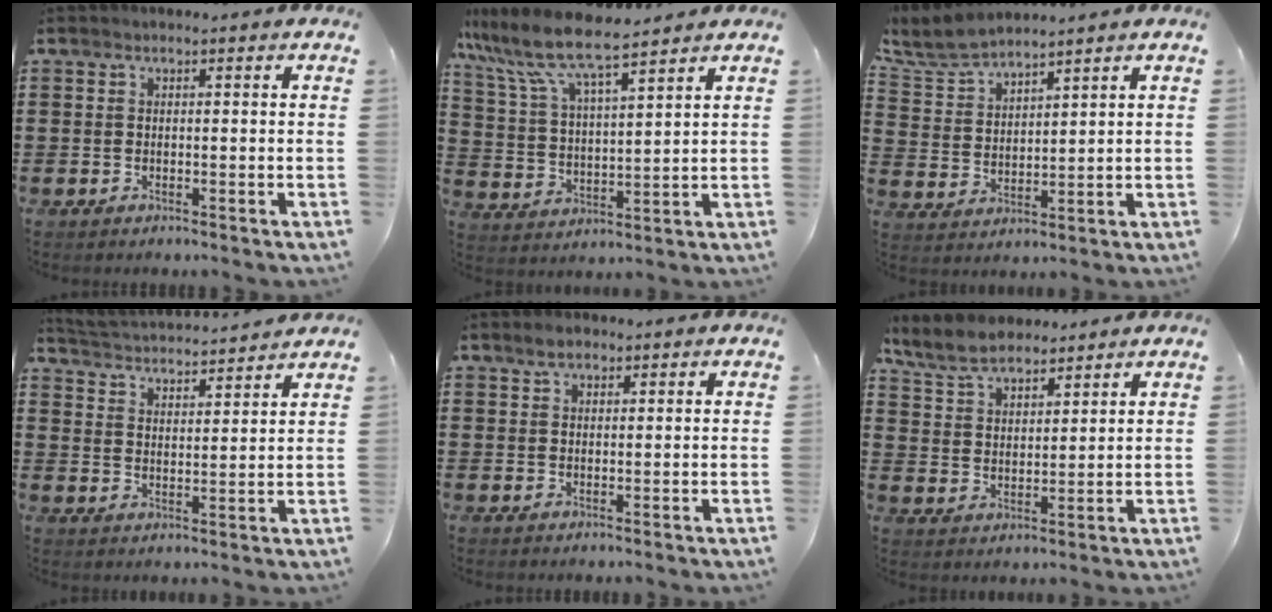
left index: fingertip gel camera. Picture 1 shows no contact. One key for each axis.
{"total": 8.7, "fx": 7.3, "fy": 1.1, "fz": 4.5, "tx": -0.116, "ty": -0.033, "tz": 0.126}
{"total": 5.7, "fx": 5.2, "fy": 1.2, "fz": 1.8, "tx": -0.059, "ty": -0.018, "tz": 0.094}
{"total": 3.0, "fx": 3.0, "fy": -0.2, "fz": -0.1, "tx": -0.017, "ty": -0.025, "tz": 0.047}
{"total": 2.2, "fx": 1.6, "fy": 1.1, "fz": 1.0, "tx": -0.015, "ty": 0.002, "tz": 0.028}
{"total": 6.4, "fx": 5.5, "fy": 2.3, "fz": 2.1, "tx": -0.063, "ty": -0.005, "tz": 0.104}